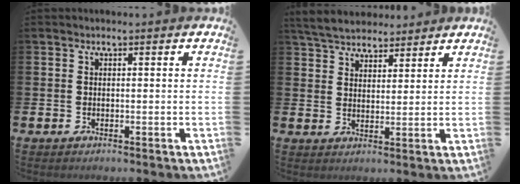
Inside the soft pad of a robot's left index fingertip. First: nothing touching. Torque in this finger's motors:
{"motor_torque": [1.06, -1.08, 0.21, 0.04]}